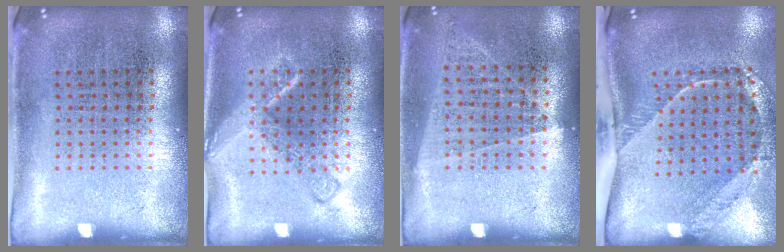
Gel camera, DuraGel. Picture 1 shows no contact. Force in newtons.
{"total": 2.1, "press": 2.1, "slide": 0.3}
{"total": 1.0, "press": 0.9, "slide": 0.4}
{"total": 2.7, "press": 1.8, "slide": 2.0}